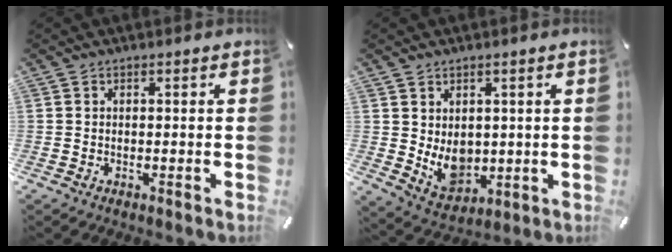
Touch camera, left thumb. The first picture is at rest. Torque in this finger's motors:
{"motor_torque": [1.43, 1.53, 0.63, -0.64, 0.07]}